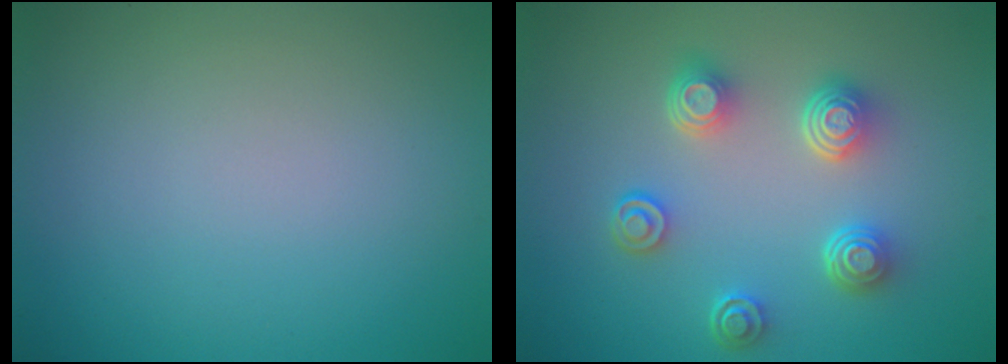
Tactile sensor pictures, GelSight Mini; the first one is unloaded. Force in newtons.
{"total": 4.6, "press": 3.5, "slide": 3.0}